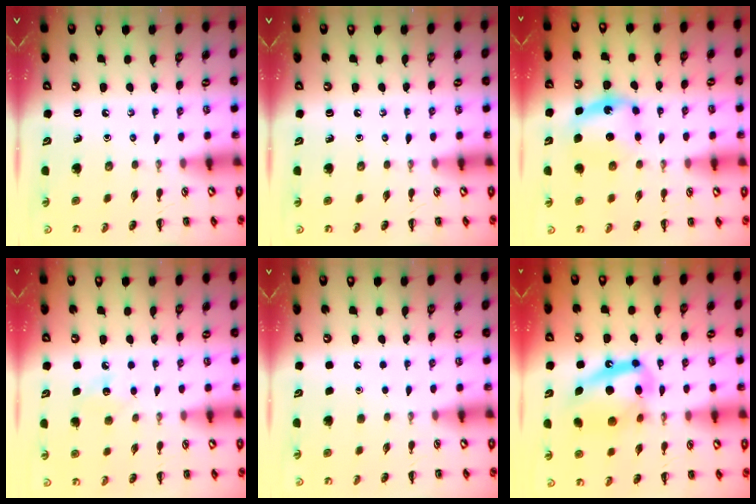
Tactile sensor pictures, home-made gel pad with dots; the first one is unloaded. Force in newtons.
{"total": 0.0}
{"total": 6.3, "press": 6.3, "slide": 0.6}
{"total": 6.7, "press": 6.5, "slide": 1.5}
{"total": 2.3, "press": 2.3, "slide": 0.1}
{"total": 14.9, "press": 14.4, "slide": 3.6}